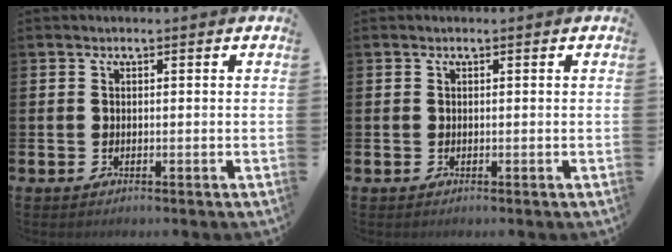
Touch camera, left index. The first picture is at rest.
{"total": 0.0}